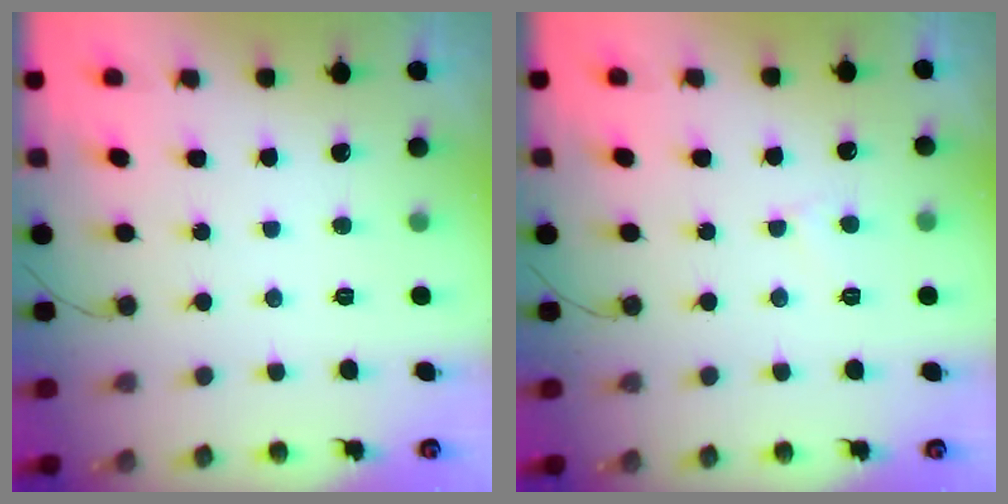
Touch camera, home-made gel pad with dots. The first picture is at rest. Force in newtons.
{"total": 2.7, "press": 2.7, "slide": 0.2}